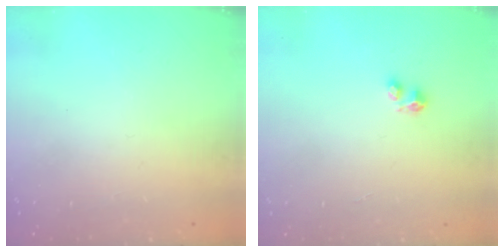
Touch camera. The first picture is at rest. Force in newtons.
{"total": 2.8, "press": 2.8, "slide": 0.4}